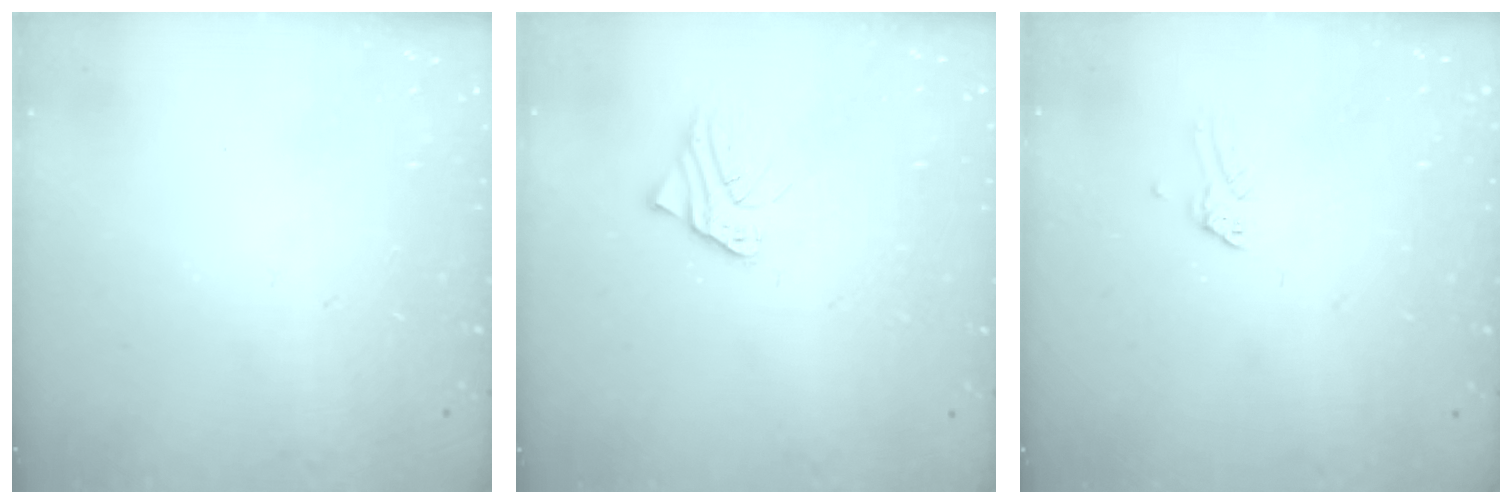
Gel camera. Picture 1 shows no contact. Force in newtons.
{"total": 2.8, "press": 2.8, "slide": 0.2}
{"total": 0.0}